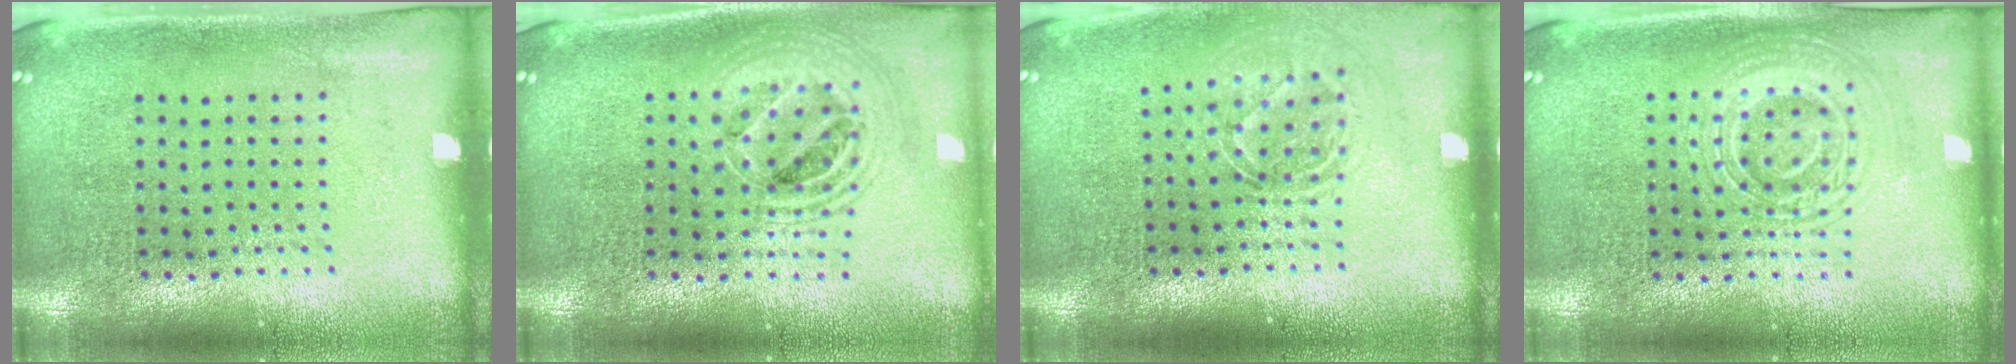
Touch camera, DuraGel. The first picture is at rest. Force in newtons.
{"total": 2.1, "press": 1.7, "slide": 1.2}
{"total": 1.7, "press": 1.2, "slide": 1.1}
{"total": 2.1, "press": 2.1, "slide": 0.4}